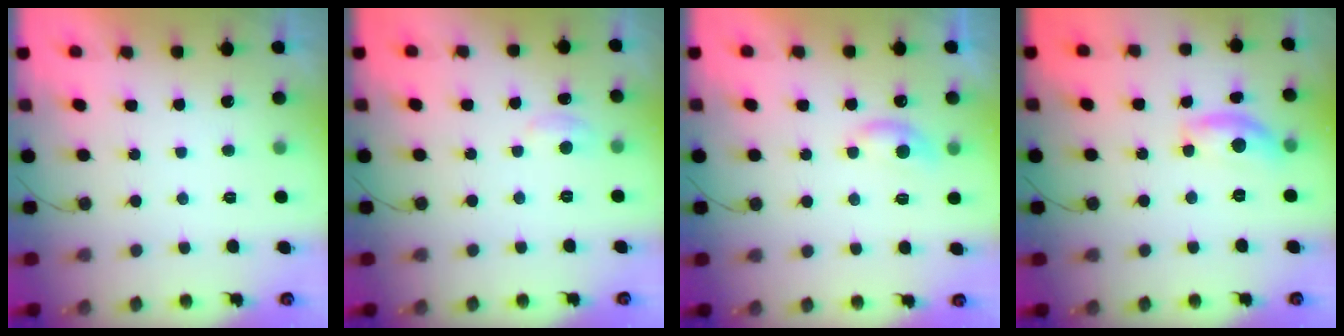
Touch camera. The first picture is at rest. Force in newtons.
{"total": 4.4, "press": 4.3, "slide": 0.6}
{"total": 6.3, "press": 6.2, "slide": 0.9}
{"total": 10.1, "press": 10.1, "slide": 0.6}